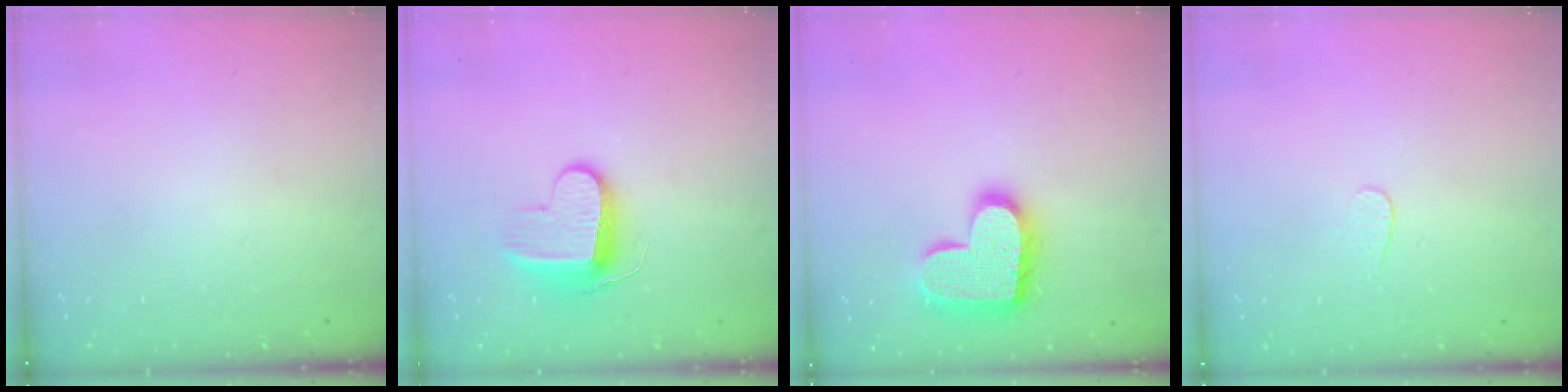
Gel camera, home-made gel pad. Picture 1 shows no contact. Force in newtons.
{"total": 9.3, "press": 9.3, "slide": 0.4}
{"total": 17.5, "press": 17.5, "slide": 1.0}
{"total": 3.3, "press": 3.3, "slide": 0.3}